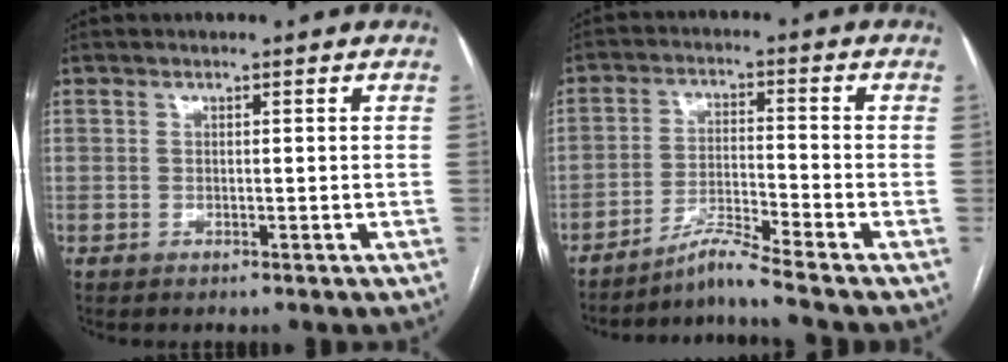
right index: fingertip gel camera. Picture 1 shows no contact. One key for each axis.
{"total": 6.1, "fx": -5.3, "fy": -2.5, "fz": 2.0, "tx": -0.042, "ty": -0.022, "tz": -0.097}